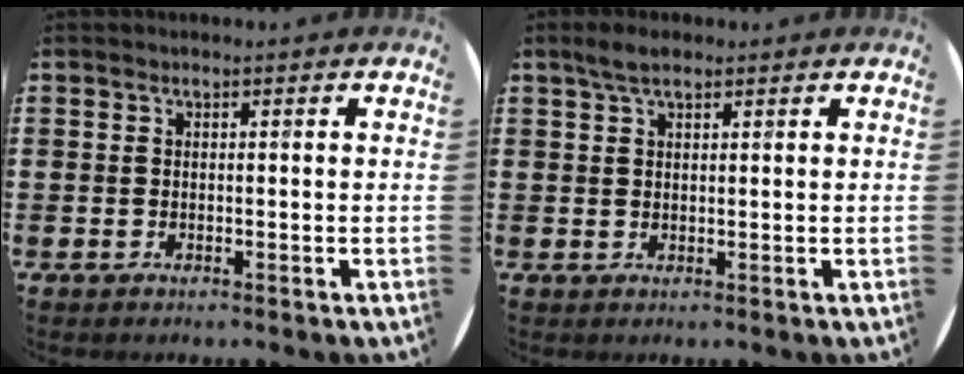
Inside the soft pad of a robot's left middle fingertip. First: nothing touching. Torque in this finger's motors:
{"motor_torque": [0.67, -0.48, 0.02, 0.01]}